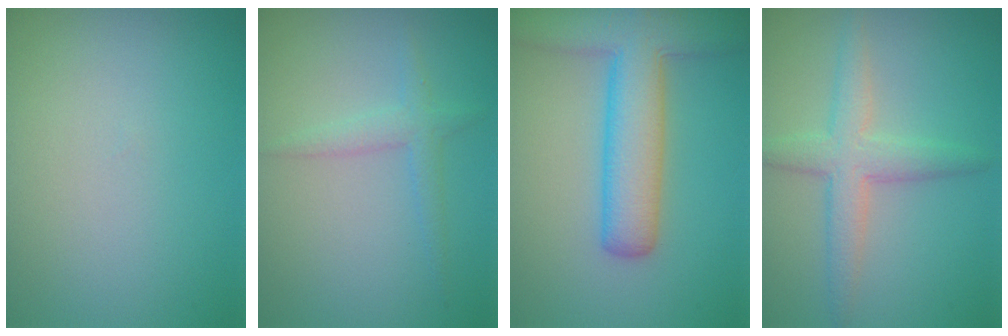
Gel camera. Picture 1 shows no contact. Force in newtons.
{"total": 1.7, "press": 1.7, "slide": 0.1}
{"total": 7.6, "press": 7.6, "slide": 0.3}
{"total": 3.6, "press": 3.6, "slide": 0.1}